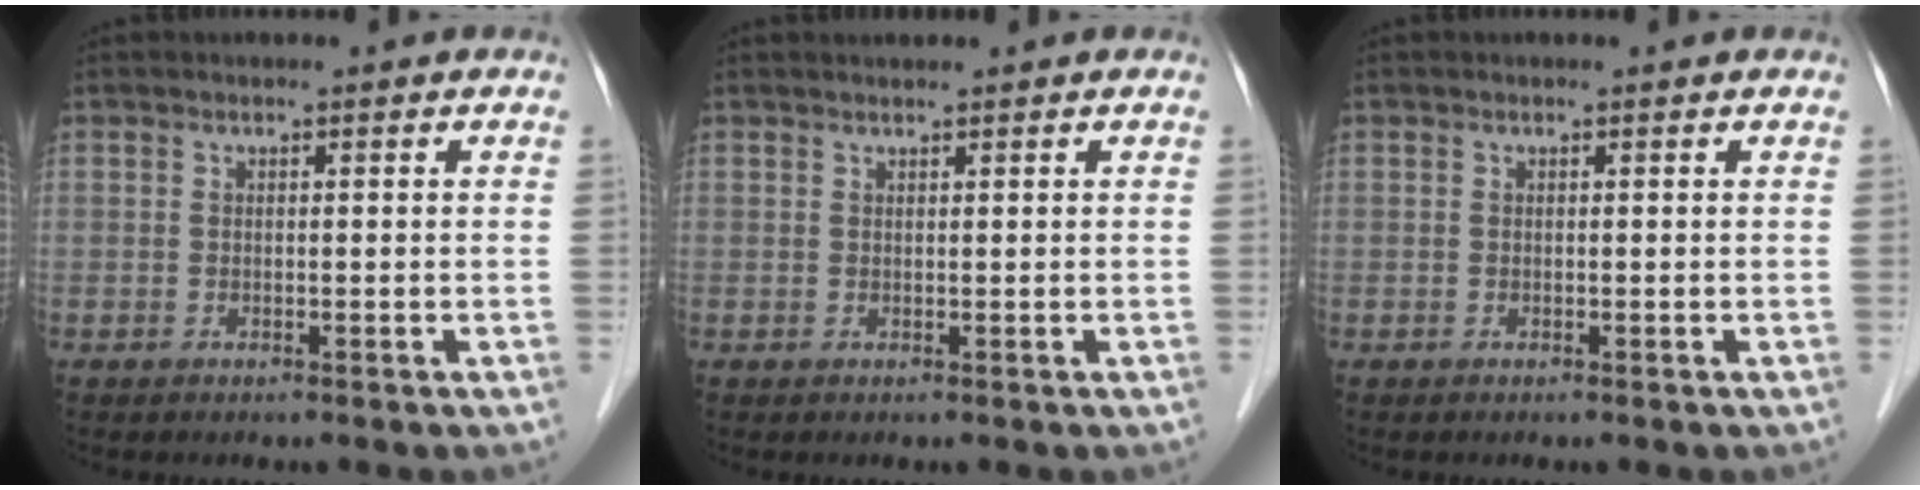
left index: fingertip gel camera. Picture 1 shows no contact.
{"total": 0.7, "force": [0.7, 0.0, 0.1], "torque": [-0.007, 0.007, 0.015]}
{"total": 0.0}